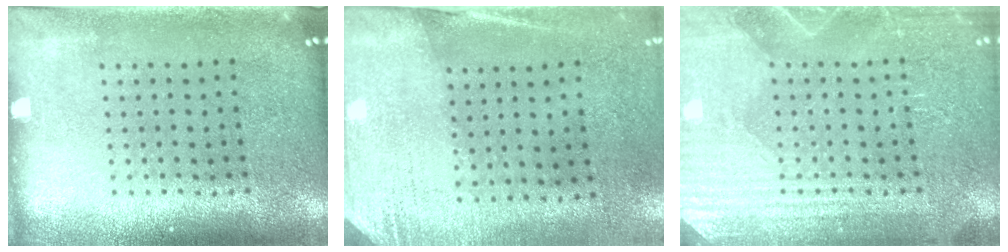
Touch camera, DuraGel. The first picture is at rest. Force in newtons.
{"total": 2.6, "press": 2.3, "slide": 1.3}
{"total": 4.2, "press": 4.1, "slide": 0.6}